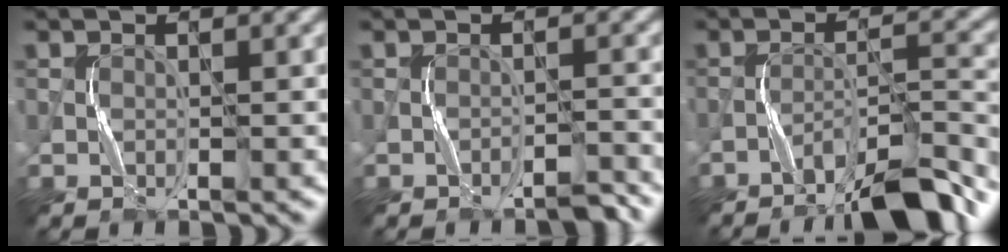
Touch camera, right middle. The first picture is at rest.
{"total": 1.6, "force": [-1.5, 0.1, 0.4], "torque": [-0.005, 0.008, -0.025]}
{"total": 7.2, "force": [-5.8, 0.9, 4.1], "torque": [-0.061, 0.011, -0.097]}